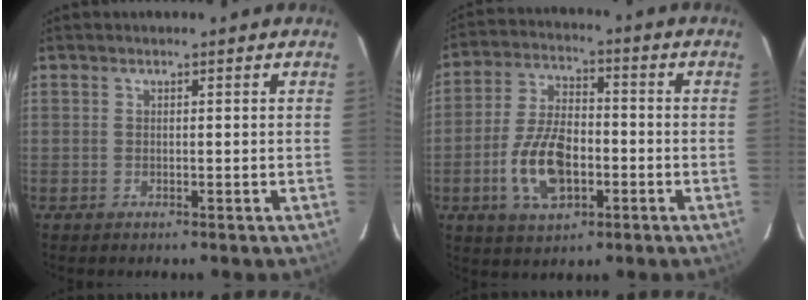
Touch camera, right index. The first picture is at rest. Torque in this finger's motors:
{"motor_torque": [0.58, -0.43, 0.25, 0.18]}